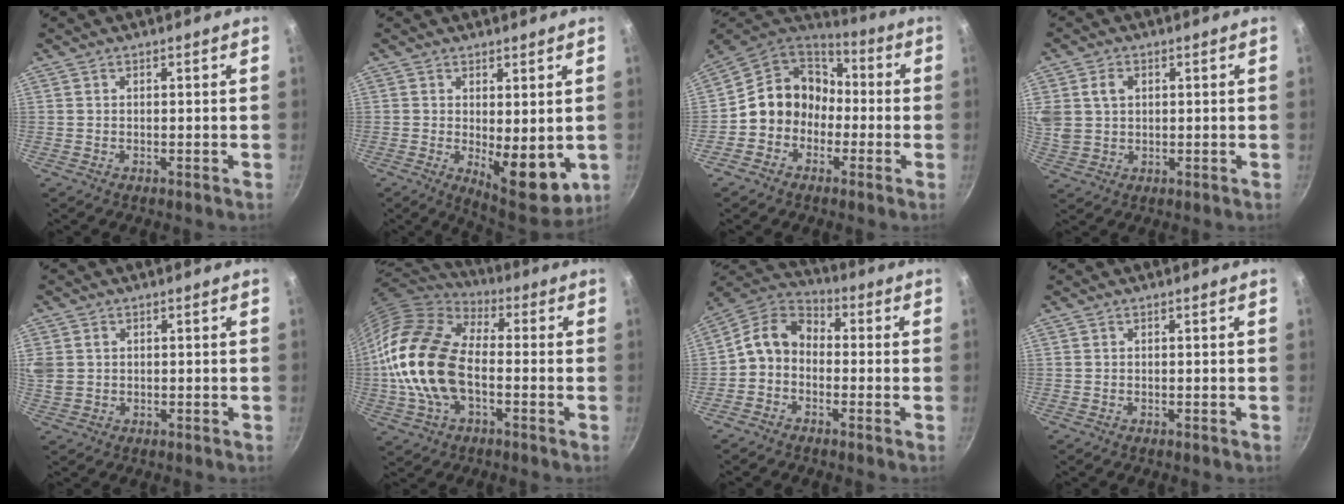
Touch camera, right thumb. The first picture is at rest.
{"total": 10.5, "force": [-0.6, 4.6, 9.4], "torque": [-0.104, -0.019, 0.005]}
{"total": 12.4, "force": [-1.9, 10.9, 5.5], "torque": [-0.048, 0.051, -0.051]}
{"total": 9.2, "force": [2.7, 7.1, 5.2], "torque": [-0.099, 0.001, 0.056]}
{"total": 5.0, "force": [1.1, 4.1, 2.7], "torque": [-0.054, 0.004, 0.026]}
{"total": 19.8, "force": [-2.1, 12.0, 15.7], "torque": [-0.287, 0.028, -0.053]}
{"total": 8.9, "force": [-1.3, 6.9, 5.5], "torque": [-0.085, 0.043, -0.049]}
{"total": 0.0}